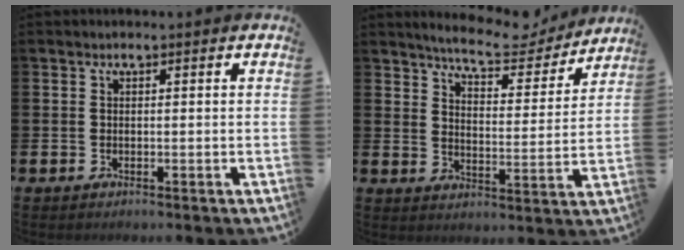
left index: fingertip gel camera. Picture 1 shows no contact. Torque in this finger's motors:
{"motor_torque": [0.98, -1.16, 0.18, 0.09]}